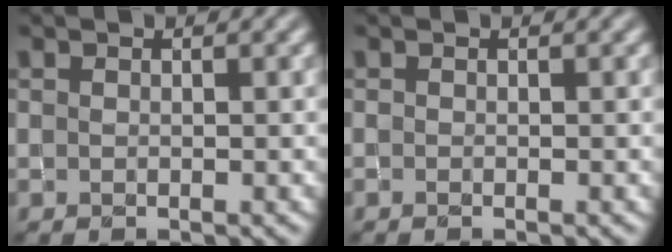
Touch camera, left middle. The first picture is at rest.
{"total": 0.0}